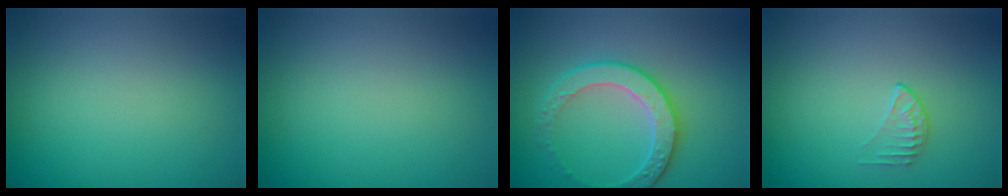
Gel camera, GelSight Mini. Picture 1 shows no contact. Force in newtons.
{"total": 0.0}
{"total": 3.7, "press": 3.6, "slide": 0.9}
{"total": 1.1, "press": 0.7, "slide": 0.9}